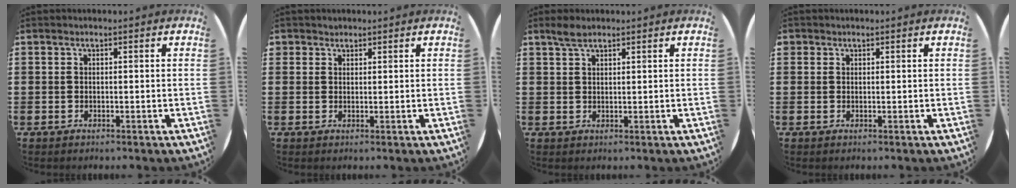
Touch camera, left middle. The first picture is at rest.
{"total": 1.2, "force": [1.1, 0.6, -0.1], "torque": [0.000, 0.003, 0.022]}
{"total": 2.2, "force": [1.8, 0.7, 1.0], "torque": [-0.022, 0.004, 0.034]}
{"total": 0.6, "force": [0.4, 0.3, -0.1], "torque": [0.002, 0.004, 0.009]}